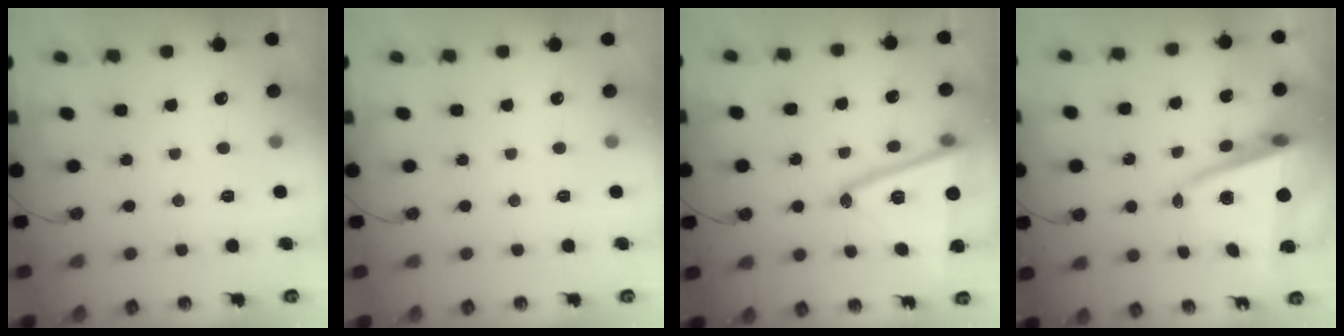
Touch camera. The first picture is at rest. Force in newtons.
{"total": 0.0}
{"total": 18.0, "press": 17.8, "slide": 2.2}
{"total": 10.4, "press": 10.3, "slide": 1.3}